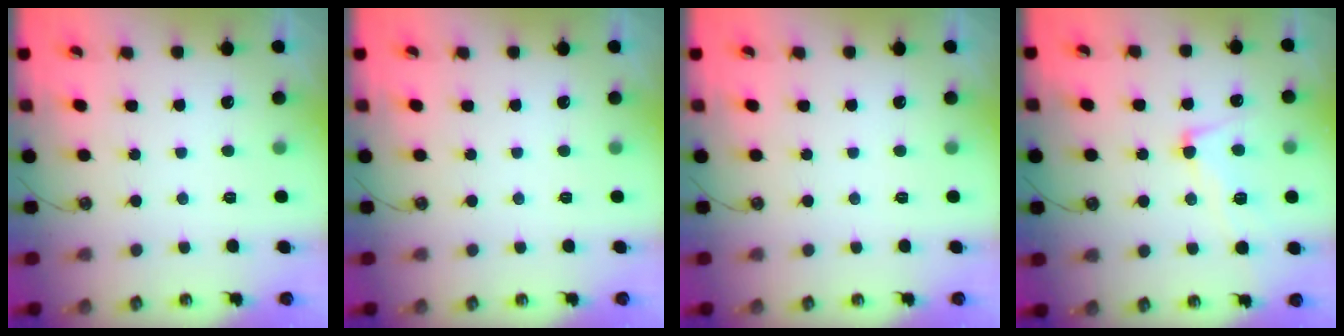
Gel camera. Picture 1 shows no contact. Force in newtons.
{"total": 0.0}
{"total": 0.0}
{"total": 3.8, "press": 3.7, "slide": 0.7}